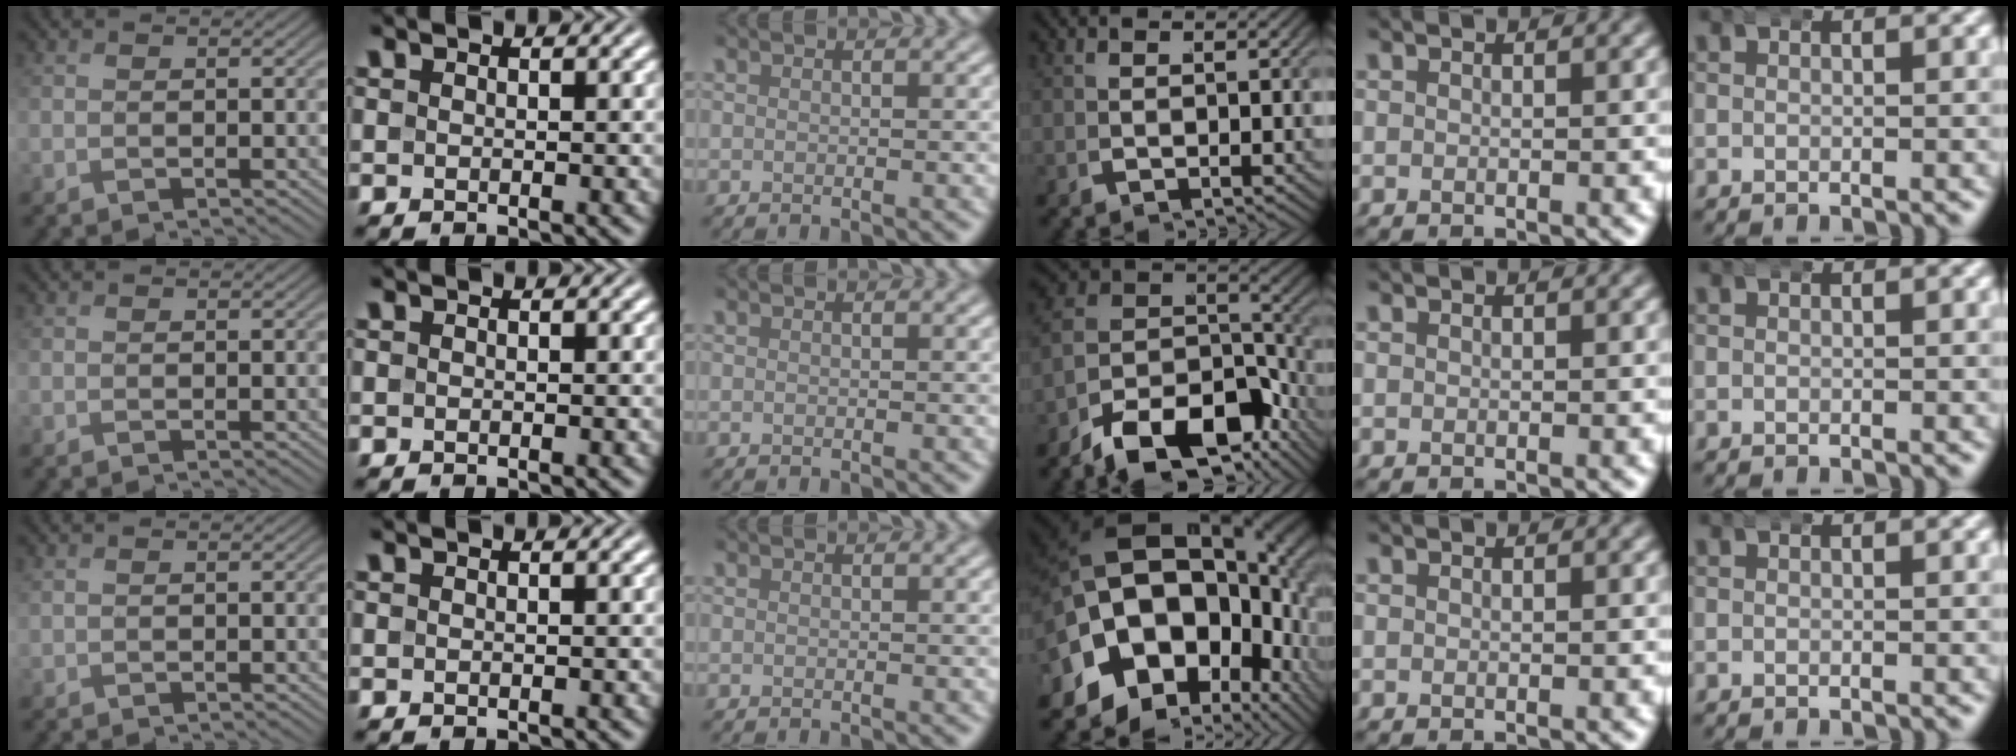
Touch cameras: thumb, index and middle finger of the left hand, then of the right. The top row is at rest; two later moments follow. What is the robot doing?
{"motion": "wrap", "object": "bandana"}